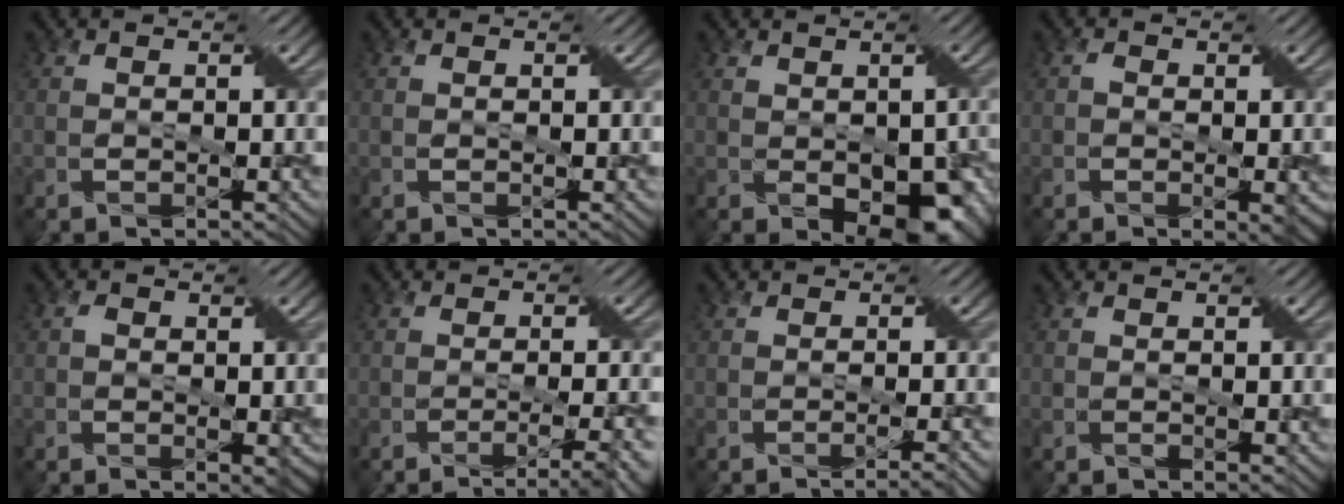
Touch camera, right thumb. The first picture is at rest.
{"total": 0.0}
{"total": 8.6, "force": [-2.4, 5.2, 6.4], "torque": [-0.094, -0.037, -0.015]}
{"total": 4.6, "force": [-1.4, 2.3, 3.7], "torque": [-0.047, -0.009, -0.019]}
{"total": 3.5, "force": [-0.3, 2.2, 2.7], "torque": [-0.034, -0.006, -0.003]}
{"total": 5.4, "force": [-3.1, 0.6, 4.3], "torque": [-0.068, -0.006, -0.041]}
{"total": 2.4, "force": [-1.5, -0.4, 1.9], "torque": [-0.026, -0.002, -0.023]}
{"total": 0.6, "force": [0.1, 0.3, 0.5], "torque": [-0.008, -0.003, 0.004]}